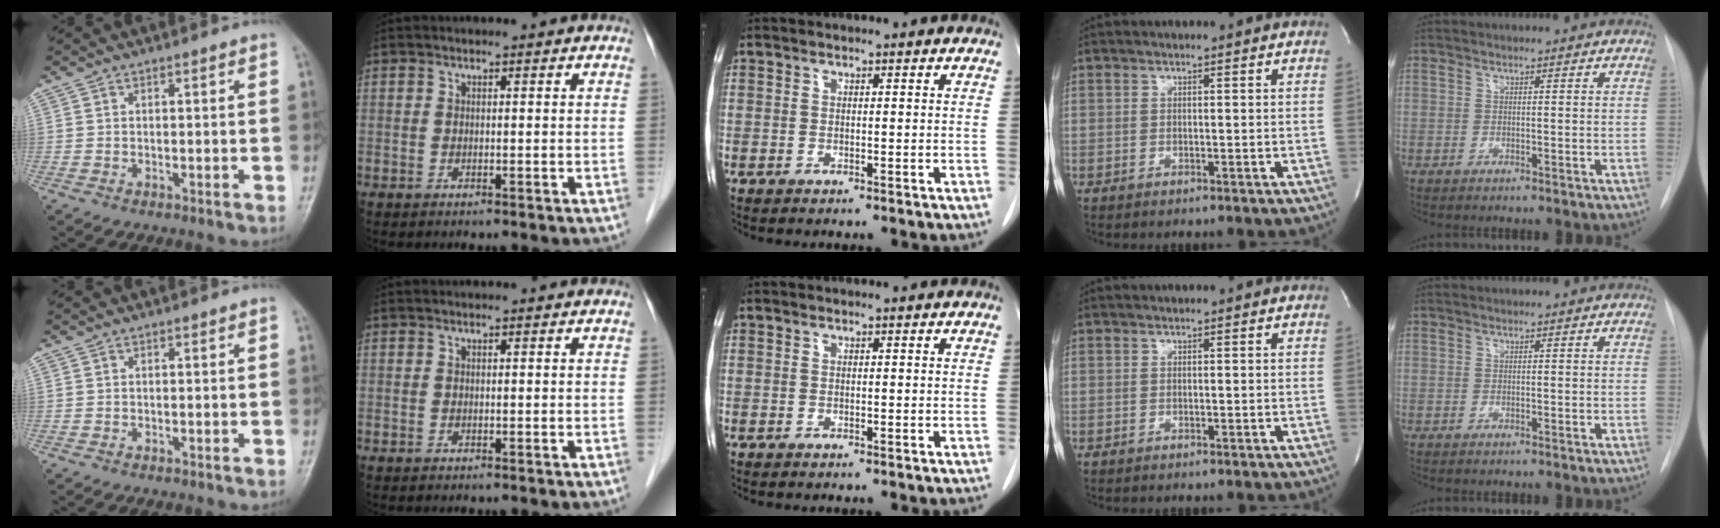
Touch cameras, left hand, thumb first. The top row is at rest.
{}